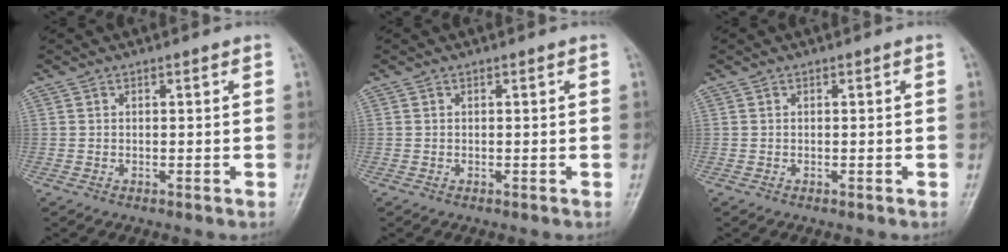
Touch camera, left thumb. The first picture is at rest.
{"total": 0.0}
{"total": 0.0}